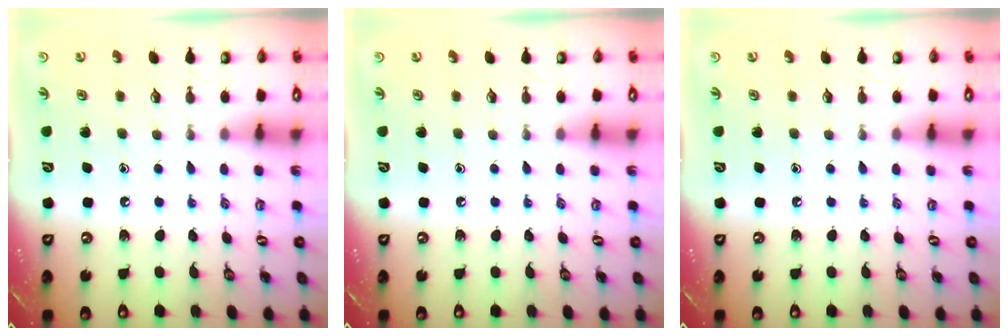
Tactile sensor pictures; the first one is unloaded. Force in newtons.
{"total": 0.0}
{"total": 0.0}